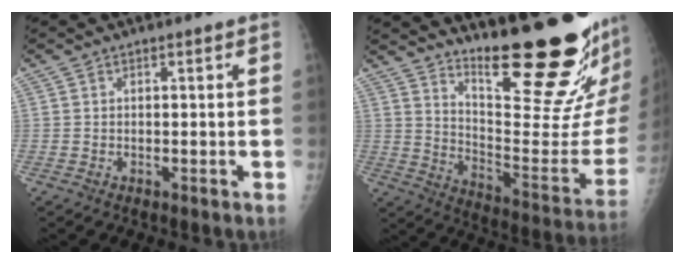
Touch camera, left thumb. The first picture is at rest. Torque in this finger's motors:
{"motor_torque": [0.32, 0.04, -0.03, -0.67, 0.25]}